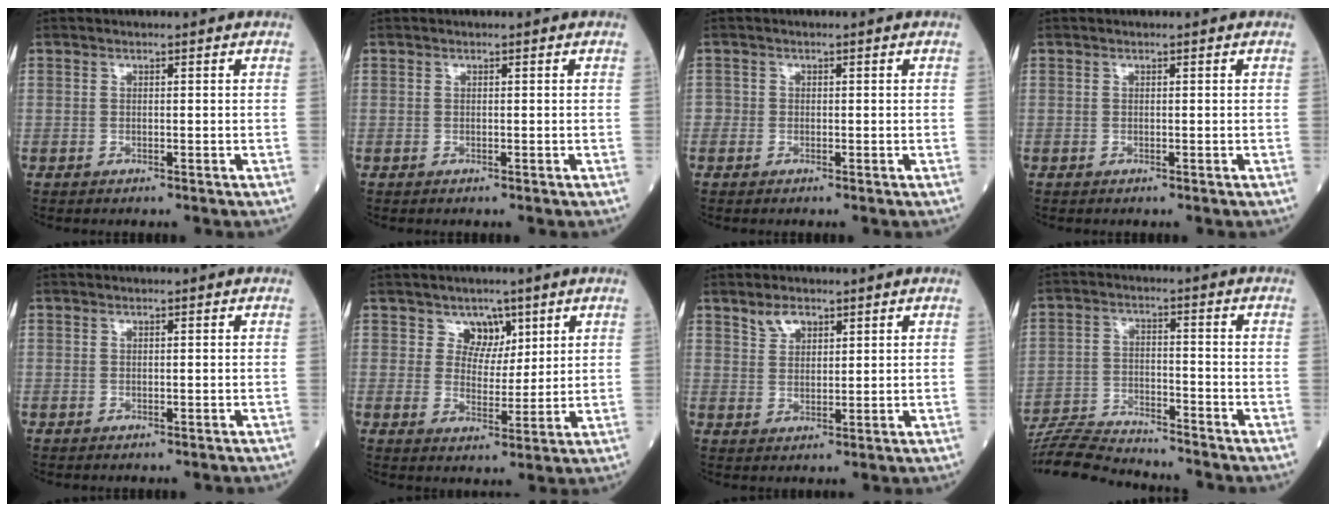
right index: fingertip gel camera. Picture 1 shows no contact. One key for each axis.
{"total": 0.0}
{"total": 1.0, "fx": -0.4, "fy": 0.9, "fz": 0.0, "tx": 0.004, "ty": 0.006, "tz": -0.009}
{"total": 0.0}
{"total": 0.0}
{"total": 4.4, "fx": 2.8, "fy": 3.3, "fz": 1.1, "tx": -0.009, "ty": 0.001, "tz": 0.050}
{"total": 3.2, "fx": 2.3, "fy": 1.6, "fz": 1.4, "tx": -0.032, "ty": 0.004, "tz": 0.051}
{"total": 11.4, "fx": -11.2, "fy": 0.0, "fz": 2.5, "tx": -0.045, "ty": -0.005, "tz": -0.196}